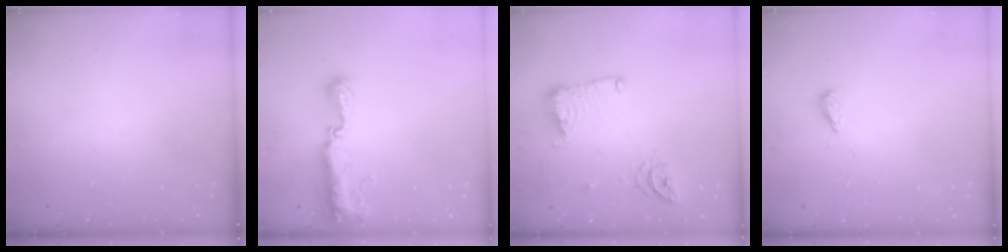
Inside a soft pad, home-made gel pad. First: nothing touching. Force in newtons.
{"total": 12.8, "press": 11.4, "slide": 5.9}
{"total": 12.2, "press": 12.1, "slide": 1.2}
{"total": 2.9, "press": 2.9, "slide": 0.4}